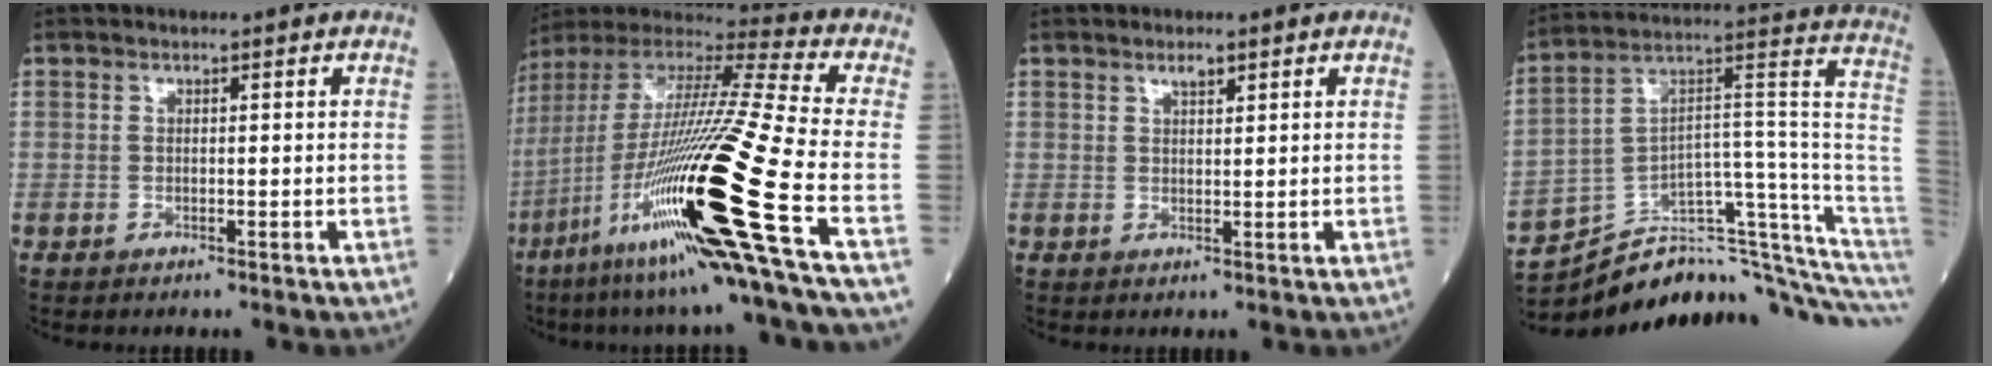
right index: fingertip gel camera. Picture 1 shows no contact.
{"total": 29.0, "force": [-10.7, -0.6, 26.9], "torque": [-0.500, -0.050, -0.202]}
{"total": 1.6, "force": [1.1, 0.4, 1.1], "torque": [-0.020, -0.001, 0.020]}
{"total": 22.7, "force": [-19.9, 1.8, 10.6], "torque": [-0.081, 0.073, -0.293]}